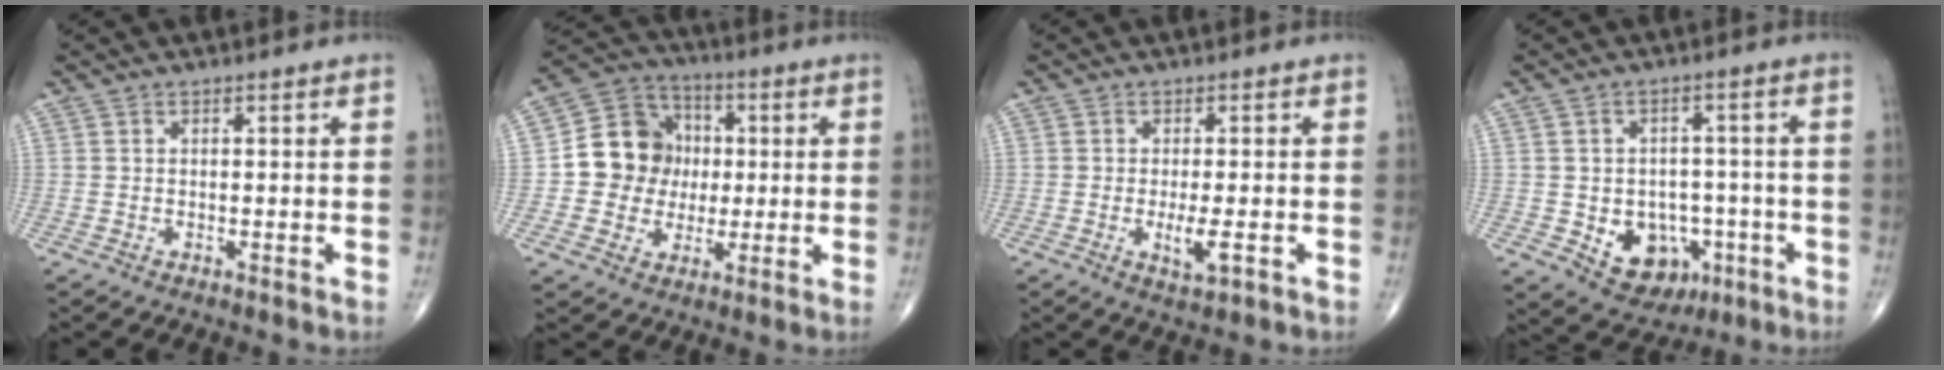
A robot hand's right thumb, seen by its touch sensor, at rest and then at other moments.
{"total": 12.4, "force": [0.3, 11.3, 5.1], "torque": [-0.047, 0.022, 0.001]}
{"total": 3.8, "force": [-1.1, 1.0, 3.5], "torque": [-0.065, -0.008, -0.016]}
{"total": 10.5, "force": [-3.3, 8.1, 5.8], "torque": [-0.044, 0.021, -0.033]}